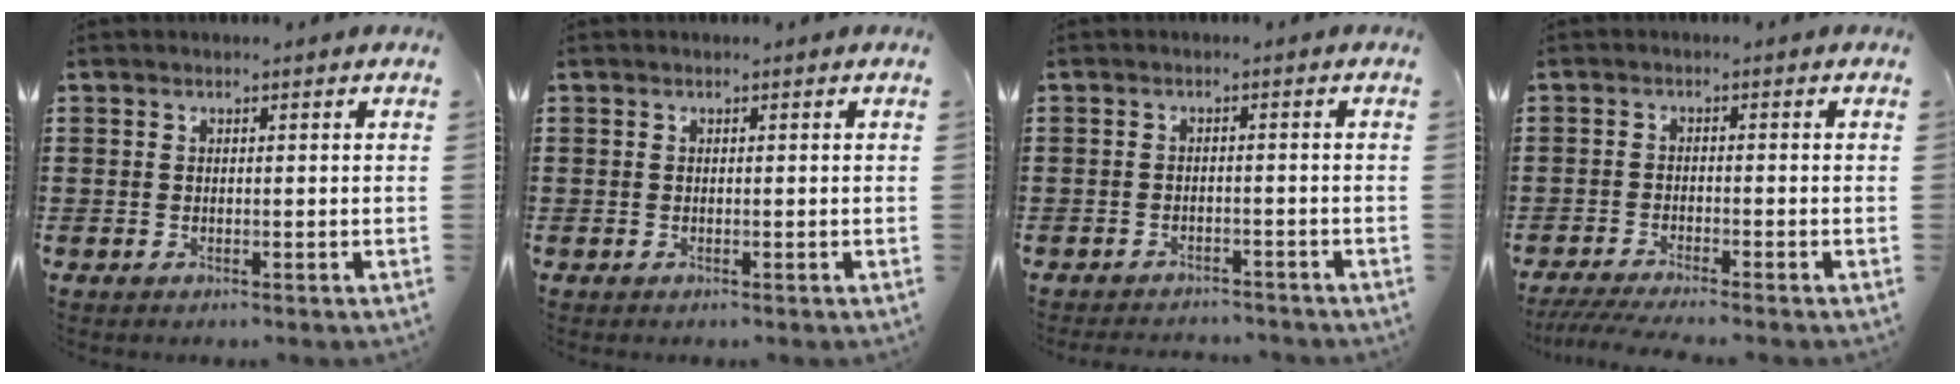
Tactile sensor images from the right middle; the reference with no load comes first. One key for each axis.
{"total": 0.0}
{"total": 2.0, "fx": -2.0, "fy": 0.1, "fz": 0.0, "tx": -0.009, "ty": -0.002, "tz": -0.041}
{"total": 2.8, "fx": -2.5, "fy": -0.3, "fz": 1.3, "tx": -0.029, "ty": -0.009, "tz": -0.050}